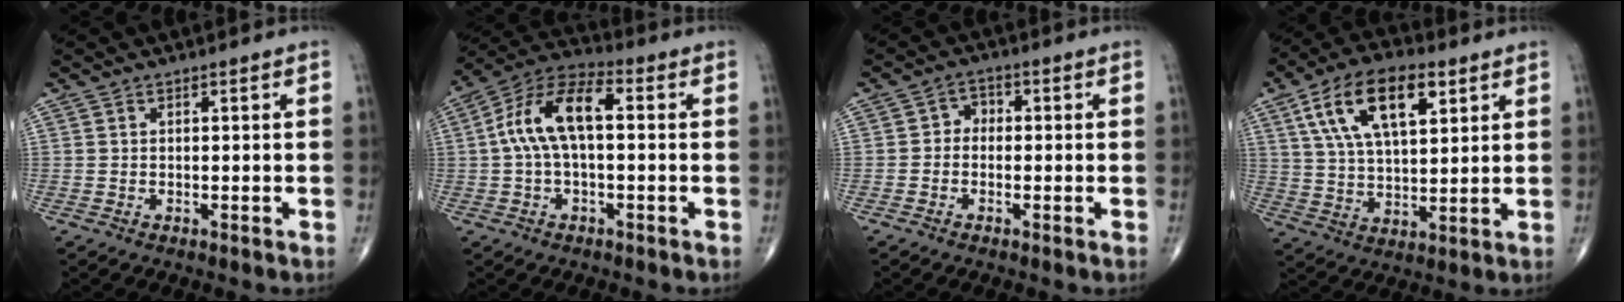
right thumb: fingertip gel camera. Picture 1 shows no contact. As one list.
[{"total": 12.2, "force": [1.0, 5.8, 10.7], "torque": [-0.210, 0.042, 0.008]}, {"total": 2.8, "force": [-0.5, 2.3, 1.6], "torque": [-0.006, 0.014, -0.022]}, {"total": 16.3, "force": [7.0, 7.7, 12.6], "torque": [-0.209, -0.008, 0.125]}]